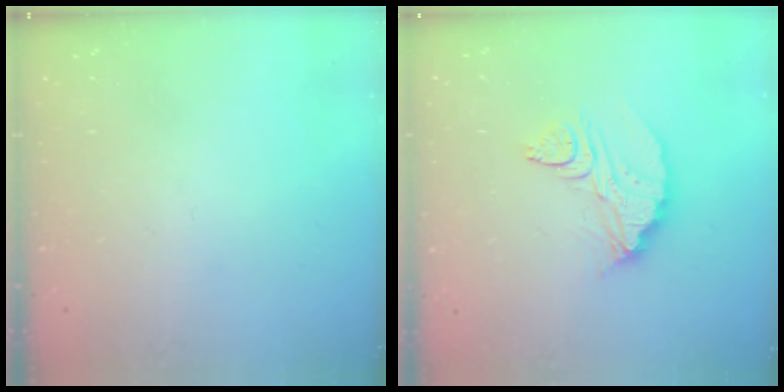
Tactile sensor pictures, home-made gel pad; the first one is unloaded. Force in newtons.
{"total": 10.4, "press": 10.4, "slide": 0.5}